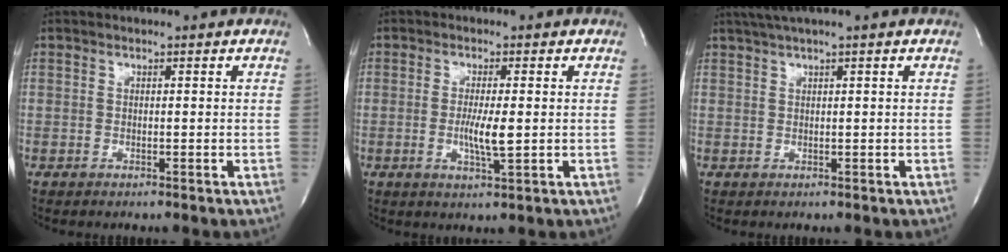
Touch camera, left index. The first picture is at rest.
{"total": 4.2, "force": [-0.4, 0.4, 4.1], "torque": [-0.084, -0.007, -0.006]}
{"total": 3.3, "force": [2.4, -0.9, 2.0], "torque": [-0.042, 0.018, 0.050]}